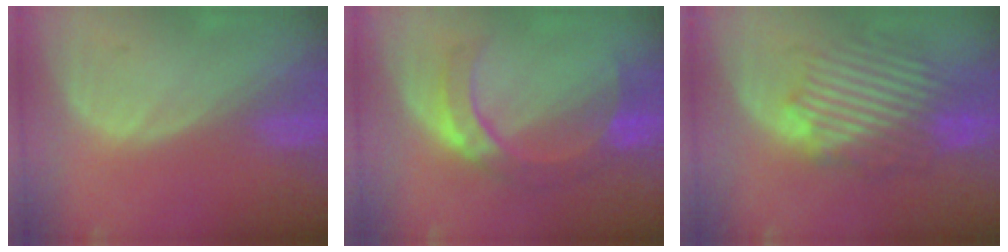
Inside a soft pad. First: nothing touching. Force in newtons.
{"total": 7.0, "press": 6.9, "slide": 1.0}
{"total": 9.3, "press": 9.2, "slide": 1.7}